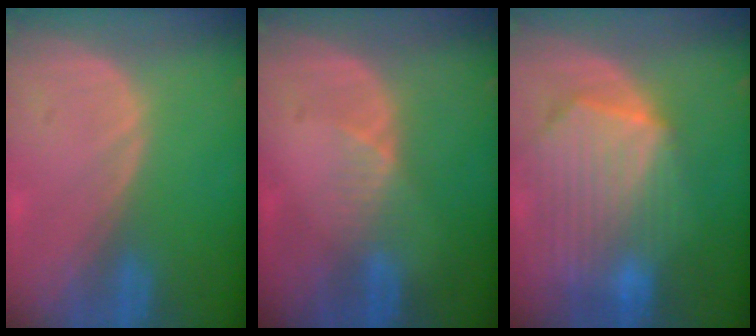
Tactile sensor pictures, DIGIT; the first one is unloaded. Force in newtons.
{"total": 2.6, "press": 2.2, "slide": 1.4}
{"total": 10.5, "press": 9.2, "slide": 5.1}